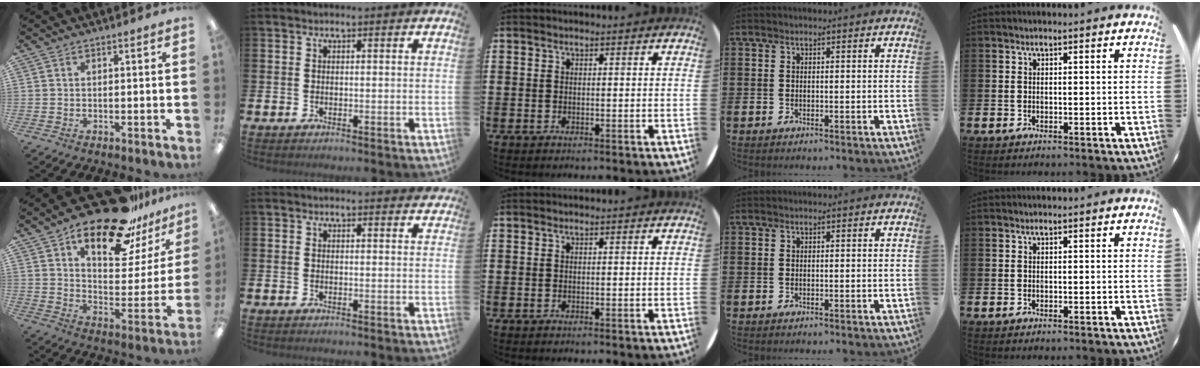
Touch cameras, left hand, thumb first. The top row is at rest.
{"thumb": {"total": 23.7, "force": [17.0, 9.0, 13.8], "torque": [-0.209, -0.099, 0.286]}, "index": {"total": 0.8, "force": [0.8, 0.2, 0.1], "torque": [0.006, 0.000, 0.013]}}